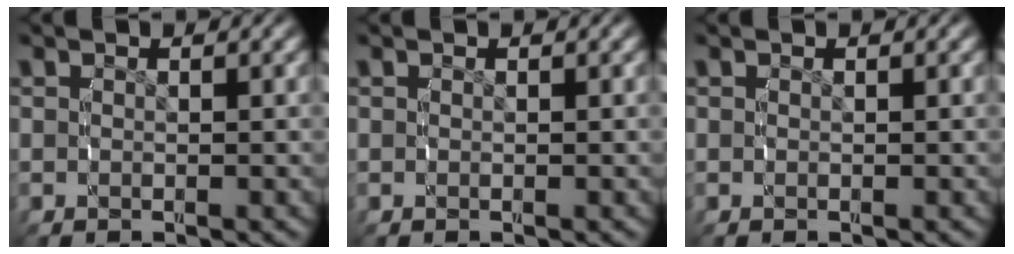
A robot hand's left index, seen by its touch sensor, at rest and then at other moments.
{"total": 0.0}
{"total": 0.0}